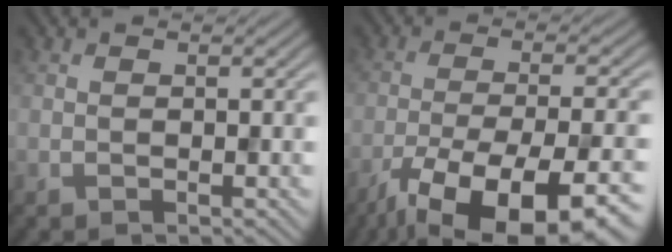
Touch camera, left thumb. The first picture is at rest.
{"total": 16.2, "force": [-11.0, 5.0, 10.9], "torque": [-0.173, -0.035, -0.157]}